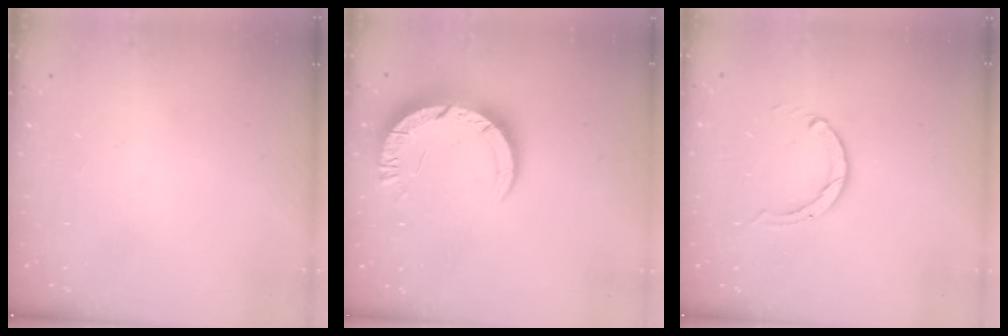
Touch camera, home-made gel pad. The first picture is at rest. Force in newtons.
{"total": 10.0, "press": 10.0, "slide": 1.1}
{"total": 3.2, "press": 3.1, "slide": 0.4}